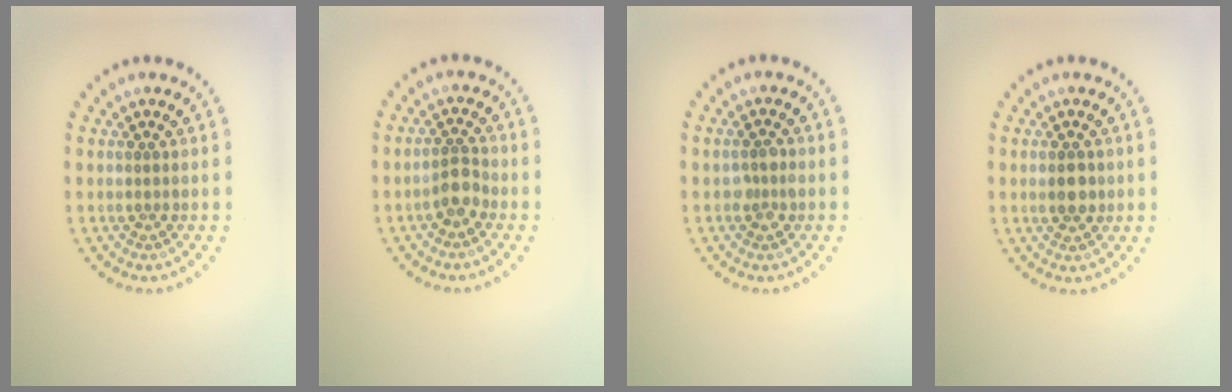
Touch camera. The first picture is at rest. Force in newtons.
{"total": 1.9, "press": 1.7, "slide": 1.0}
{"total": 1.4, "press": 1.4, "slide": 0.2}
{"total": 2.0, "press": 2.0, "slide": 0.2}